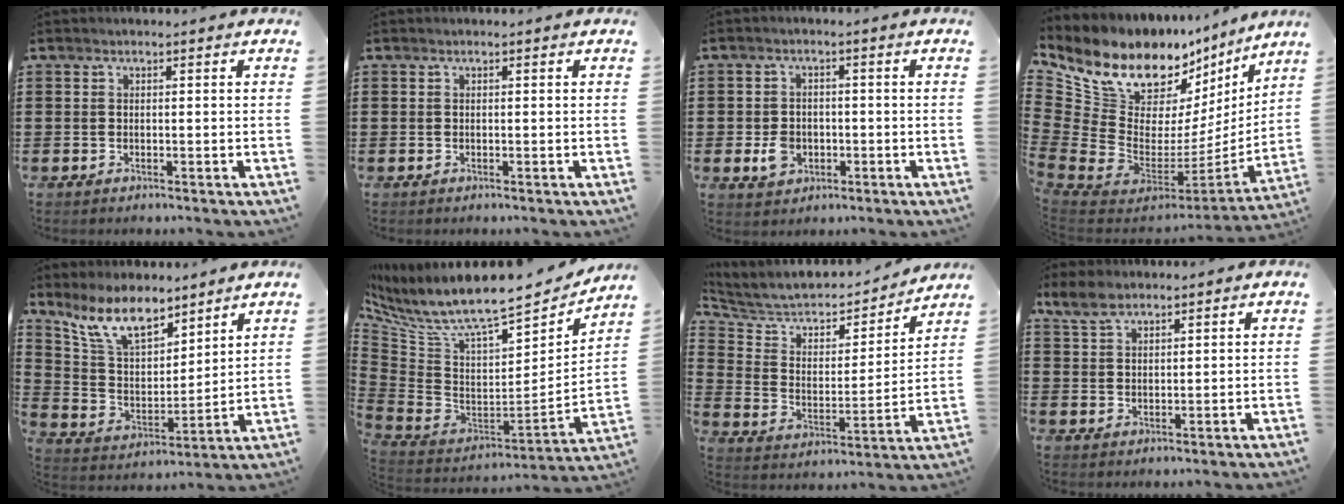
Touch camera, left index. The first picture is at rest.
{"total": 0.0}
{"total": 4.0, "force": [-1.1, 3.2, 2.1], "torque": [-0.050, 0.004, -0.022]}
{"total": 11.4, "force": [8.8, 6.0, 4.0], "torque": [-0.114, -0.099, 0.159]}
{"total": 10.5, "force": [8.5, 3.6, 5.1], "torque": [-0.131, -0.028, 0.160]}
{"total": 9.5, "force": [6.8, 2.5, 6.2], "torque": [-0.151, -0.057, 0.110]}
{"total": 6.1, "force": [5.3, 2.4, 1.6], "torque": [-0.068, -0.039, 0.087]}
{"total": 4.6, "force": [3.5, 2.3, 1.9], "torque": [-0.049, 0.004, 0.066]}